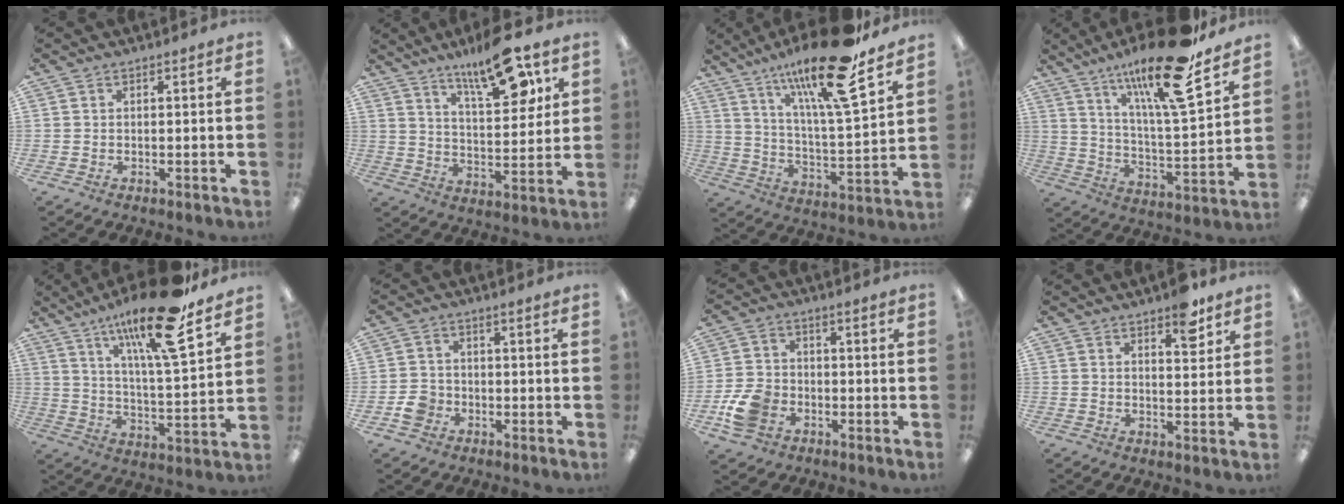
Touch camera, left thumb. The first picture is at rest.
{"total": 16.4, "force": [11.0, 5.5, 10.8], "torque": [-0.161, -0.054, 0.179]}
{"total": 21.6, "force": [15.1, 4.3, 14.8], "torque": [-0.257, -0.088, 0.243]}
{"total": 21.2, "force": [14.9, 4.3, 14.4], "torque": [-0.250, -0.085, 0.240]}
{"total": 19.9, "force": [13.6, 4.2, 13.9], "torque": [-0.238, -0.071, 0.217]}
{"total": 4.7, "force": [-2.0, 3.8, 1.8], "torque": [-0.032, 0.010, -0.036]}
{"total": 9.0, "force": [-3.7, 6.7, 4.8], "torque": [-0.096, 0.017, -0.066]}
{"total": 6.4, "force": [4.5, 2.5, 3.8], "torque": [-0.038, -0.027, 0.072]}